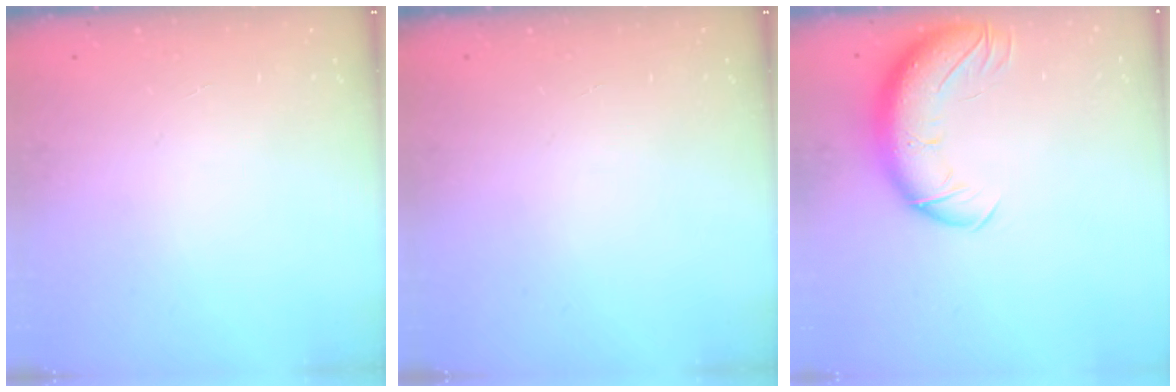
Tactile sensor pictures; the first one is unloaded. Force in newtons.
{"total": 0.0}
{"total": 13.4, "press": 13.0, "slide": 3.3}